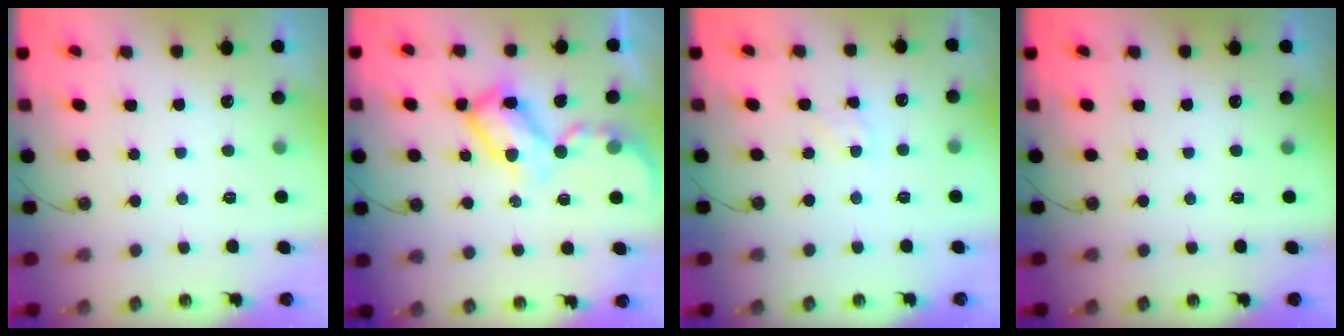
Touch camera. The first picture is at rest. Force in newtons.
{"total": 12.2, "press": 12.2, "slide": 1.1}
{"total": 4.8, "press": 4.7, "slide": 0.7}
{"total": 0.0}